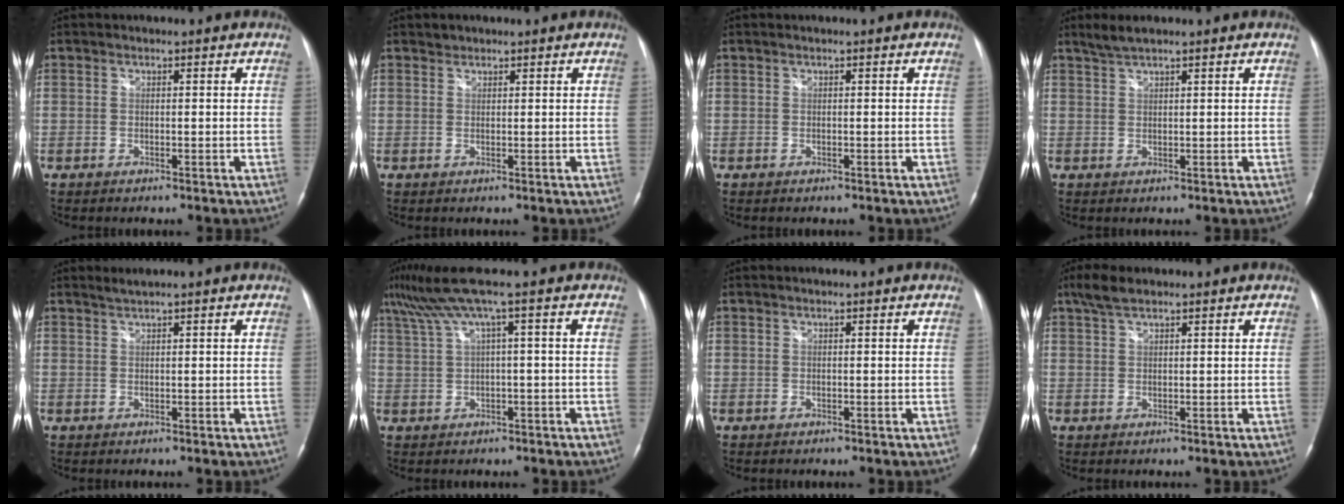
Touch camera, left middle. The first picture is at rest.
{"total": 0.9, "force": [0.8, 0.5, 0.0], "torque": [0.004, 0.003, 0.010]}
{"total": 0.0}
{"total": 2.5, "force": [2.1, 0.2, 1.2], "torque": [-0.032, 0.007, 0.044]}
{"total": 1.0, "force": [0.9, -0.3, 0.4], "torque": [-0.009, 0.004, 0.022]}
{"total": 6.3, "force": [3.0, -1.1, 5.4], "torque": [-0.113, 0.040, 0.064]}
{"total": 0.0}
{"total": 3.4, "force": [2.6, 1.0, 2.0], "torque": [-0.050, 0.013, 0.053]}